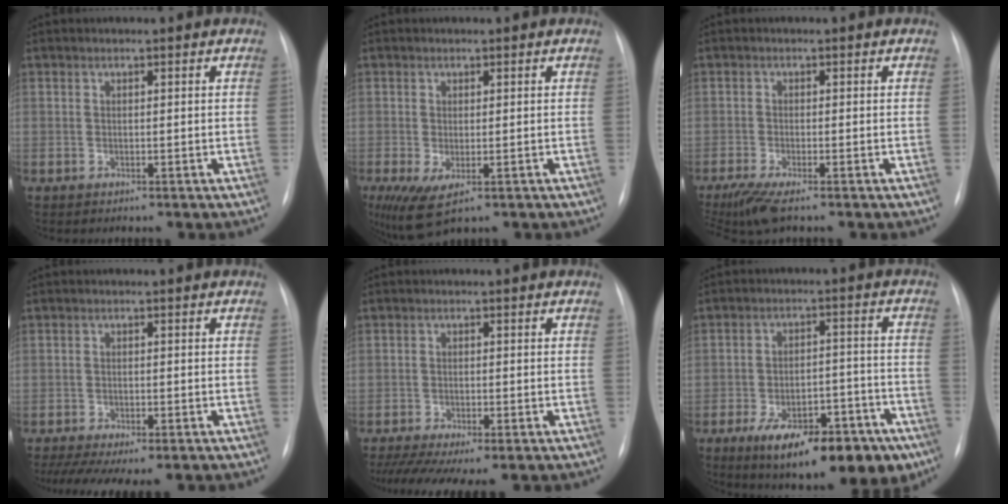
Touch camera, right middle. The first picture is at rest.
{"total": 6.9, "force": [-3.3, 3.1, 5.2], "torque": [-0.094, -0.022, -0.048]}
{"total": 4.8, "force": [-3.5, 0.6, 3.3], "torque": [-0.065, -0.015, -0.063]}
{"total": 10.9, "force": [-8.3, 3.3, 6.2], "torque": [-0.107, -0.001, -0.119]}
{"total": 10.1, "force": [-7.8, 2.2, 6.0], "torque": [-0.103, -0.008, -0.119]}
{"total": 18.0, "force": [-11.0, 7.1, 12.4], "torque": [-0.139, 0.015, -0.155]}